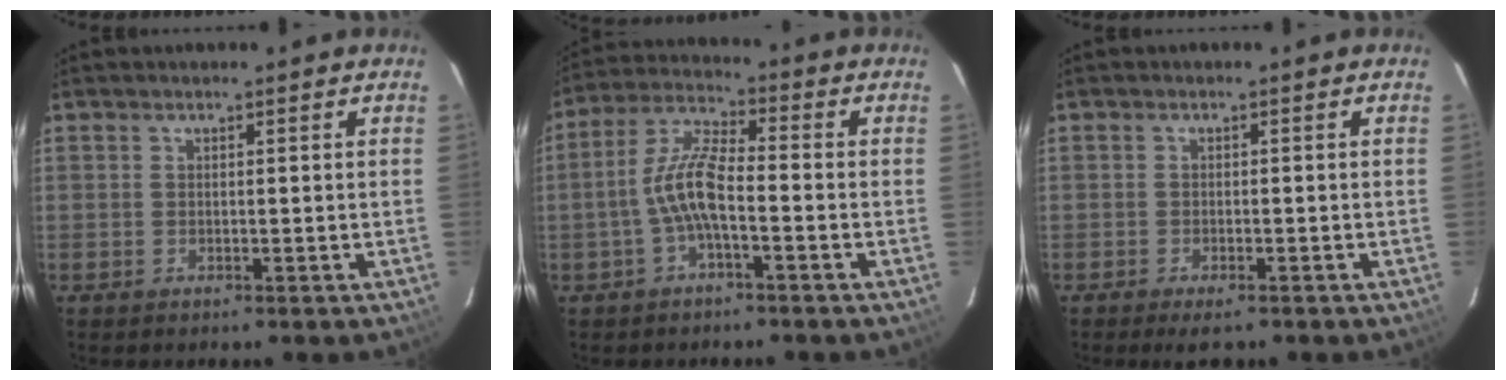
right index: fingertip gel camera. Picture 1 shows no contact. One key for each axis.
{"total": 7.6, "fx": -2.3, "fy": 1.9, "fz": 6.9, "tx": -0.151, "ty": 0.017, "tz": -0.045}
{"total": 3.1, "fx": -2.4, "fy": 0.9, "fz": 1.8, "tx": -0.040, "ty": -0.010, "tz": -0.040}